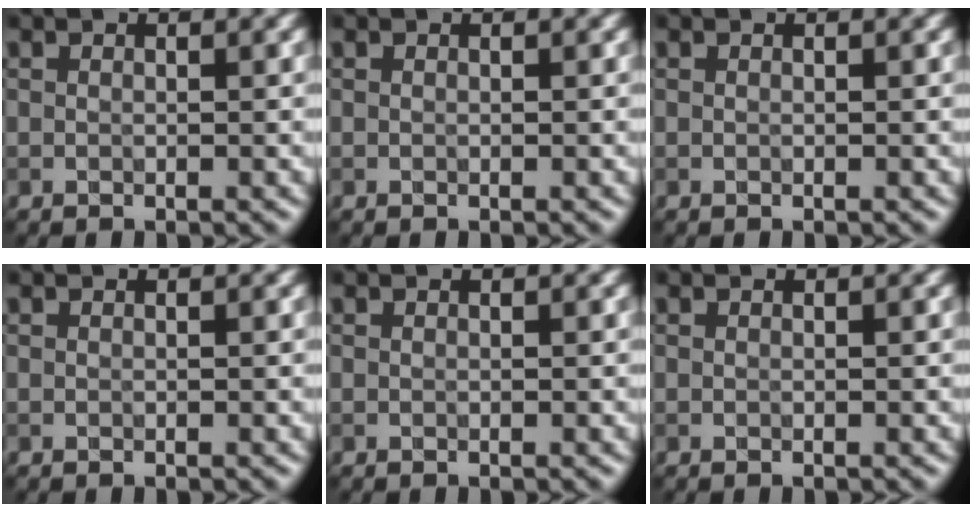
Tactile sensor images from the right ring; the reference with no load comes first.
{"total": 0.0}
{"total": 0.0}
{"total": 0.0}
{"total": 0.0}
{"total": 0.0}